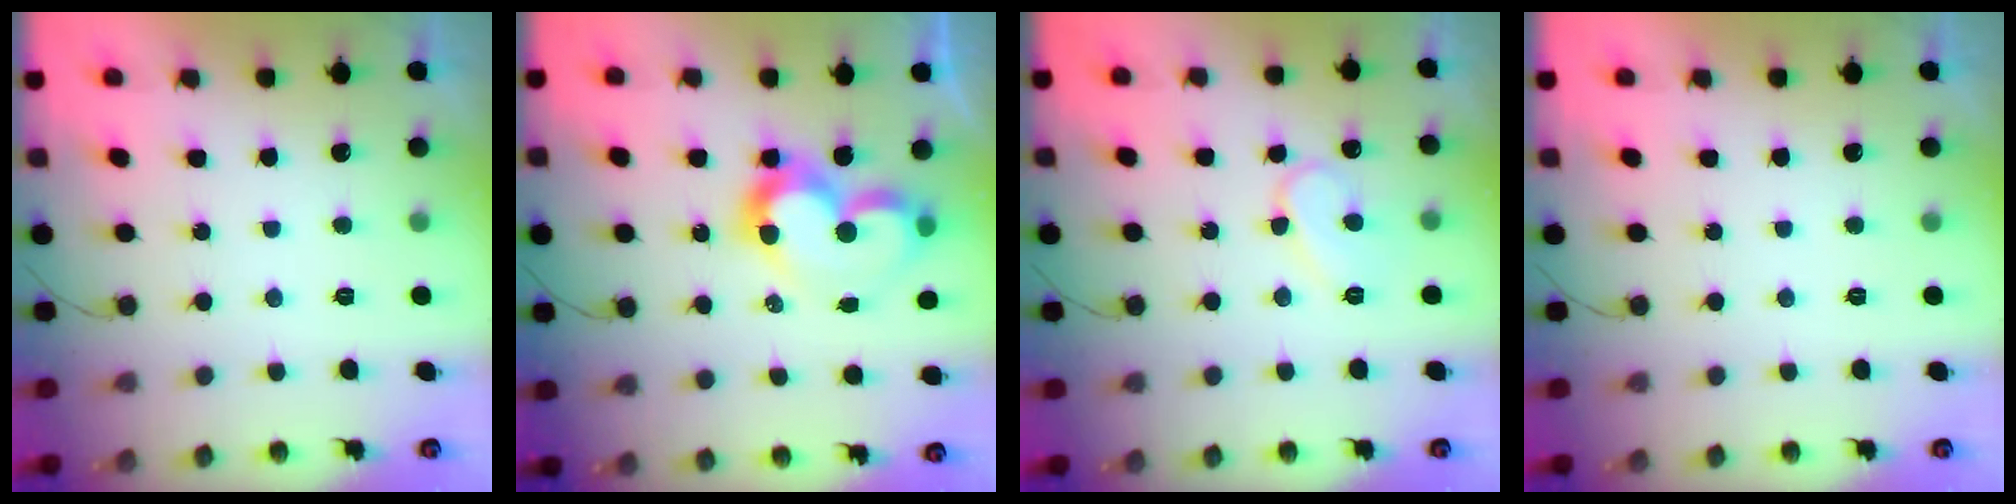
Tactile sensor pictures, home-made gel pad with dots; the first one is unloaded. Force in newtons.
{"total": 12.4, "press": 12.3, "slide": 1.4}
{"total": 8.0, "press": 8.0, "slide": 0.8}
{"total": 0.0}